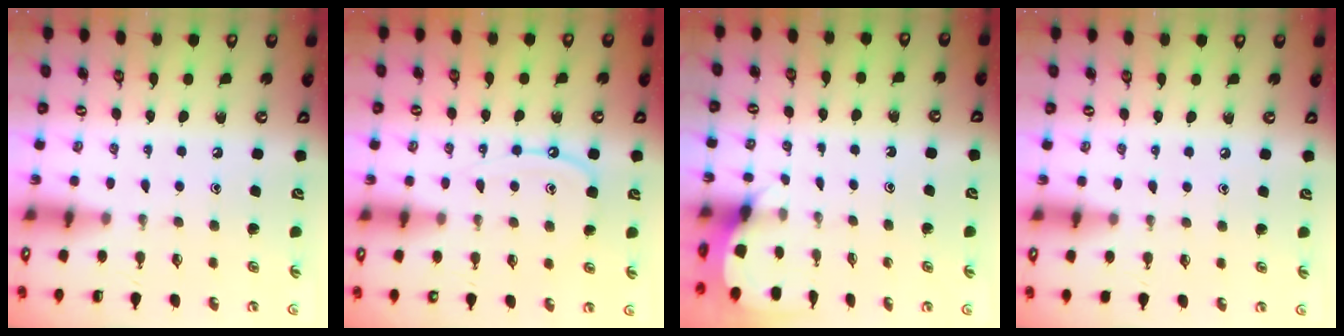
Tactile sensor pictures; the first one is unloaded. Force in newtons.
{"total": 8.2, "press": 8.1, "slide": 0.9}
{"total": 2.5, "press": 2.5, "slide": 0.1}
{"total": 2.6, "press": 2.6, "slide": 0.3}